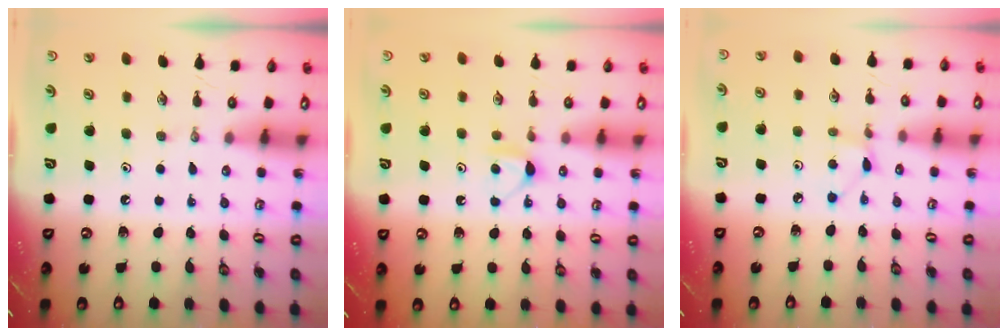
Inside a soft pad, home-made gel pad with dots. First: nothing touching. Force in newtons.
{"total": 5.7, "press": 5.7, "slide": 0.8}
{"total": 3.0, "press": 3.0, "slide": 0.4}